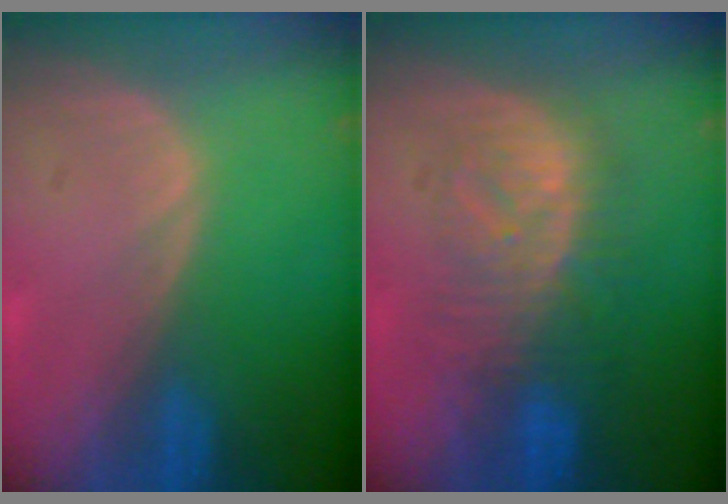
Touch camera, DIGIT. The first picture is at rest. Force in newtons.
{"total": 8.3, "press": 8.2, "slide": 1.5}